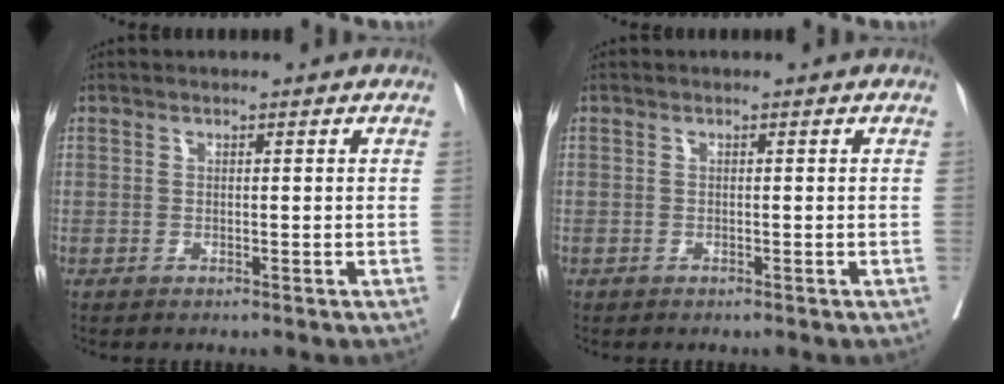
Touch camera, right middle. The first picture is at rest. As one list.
[{"total": 0.0}]